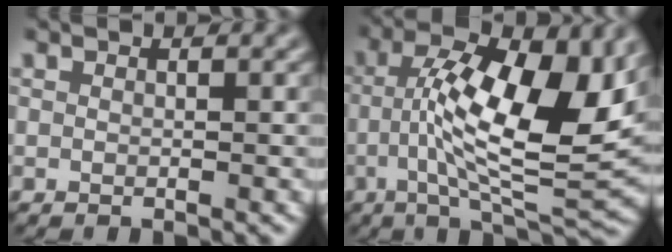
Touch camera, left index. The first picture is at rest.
{"total": 12.6, "force": [0.1, 4.2, 11.8], "torque": [-0.197, 0.015, -0.002]}